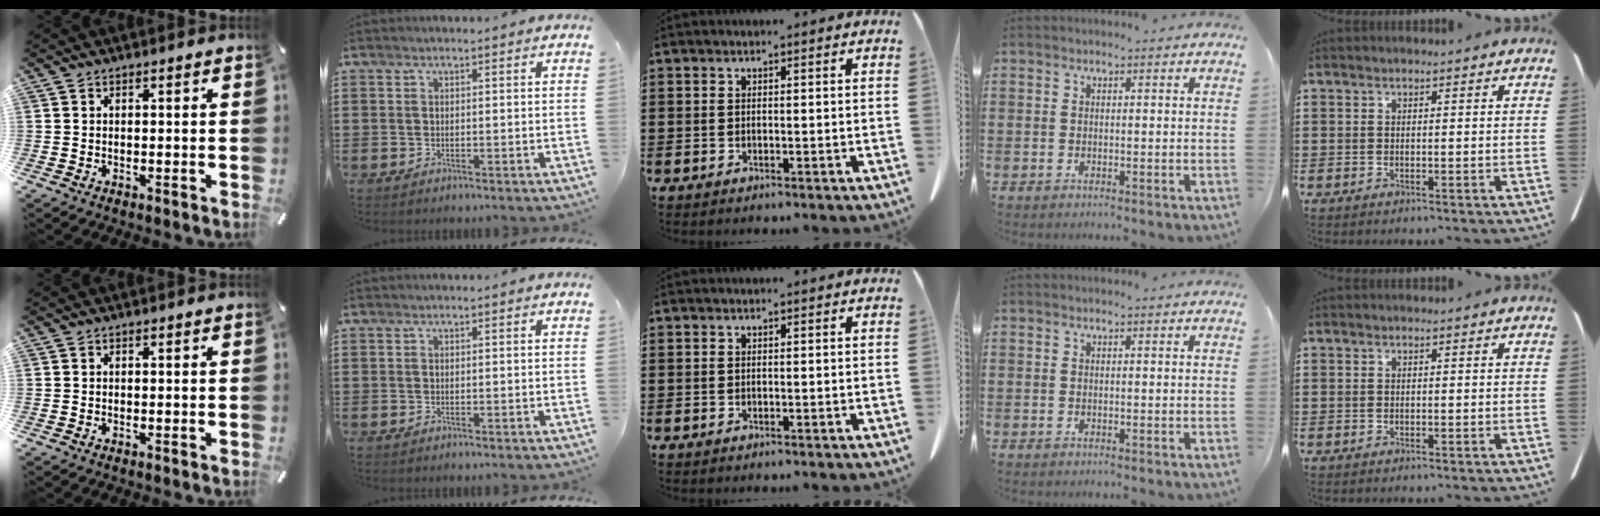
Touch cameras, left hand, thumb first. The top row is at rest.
{}